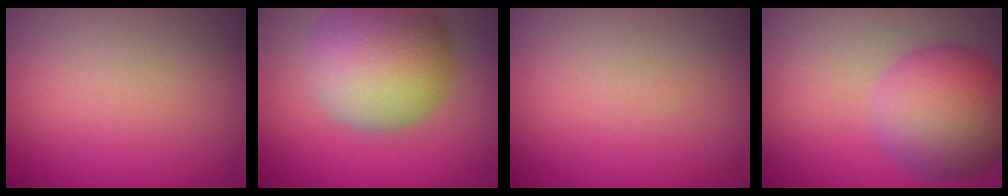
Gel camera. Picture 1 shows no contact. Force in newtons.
{"total": 11.0, "press": 11.0, "slide": 0.7}
{"total": 0.0}
{"total": 8.0, "press": 8.0, "slide": 0.4}